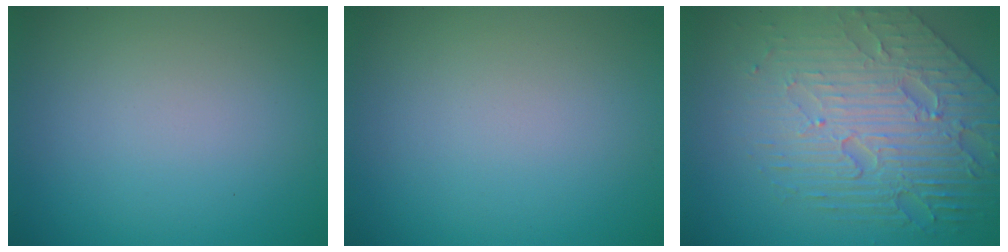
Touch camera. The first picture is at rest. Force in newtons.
{"total": 0.0}
{"total": 7.6, "press": 5.6, "slide": 5.2}